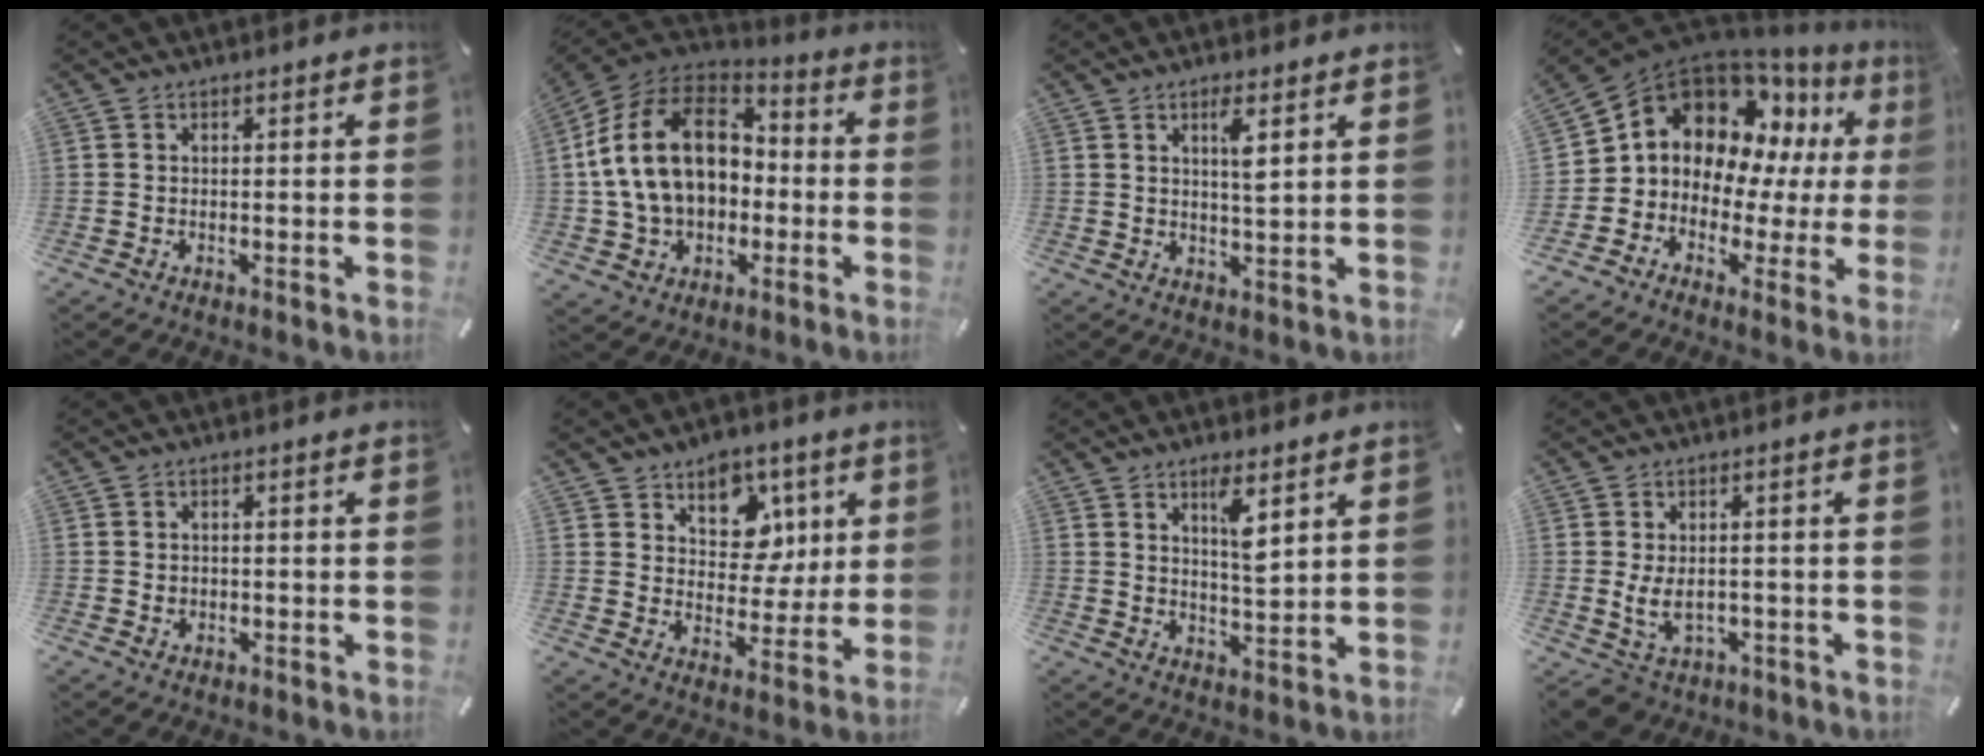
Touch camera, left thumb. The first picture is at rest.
{"total": 20.1, "force": [1.0, 15.4, 12.8], "torque": [-0.273, 0.018, 0.019]}
{"total": 4.9, "force": [2.3, 0.9, 4.3], "torque": [-0.076, -0.005, 0.033]}
{"total": 12.7, "force": [5.5, 10.2, 5.2], "torque": [-0.105, -0.051, 0.101]}
{"total": 1.3, "force": [0.0, 1.2, 0.4], "torque": [-0.009, 0.006, -0.003]}
{"total": 11.6, "force": [4.3, 9.7, 4.8], "torque": [-0.061, -0.026, 0.080]}
{"total": 6.6, "force": [4.1, 1.6, 5.0], "torque": [-0.087, -0.024, 0.065]}
{"total": 5.9, "force": [-0.7, 4.3, 3.9], "torque": [-0.081, 0.000, -0.014]}